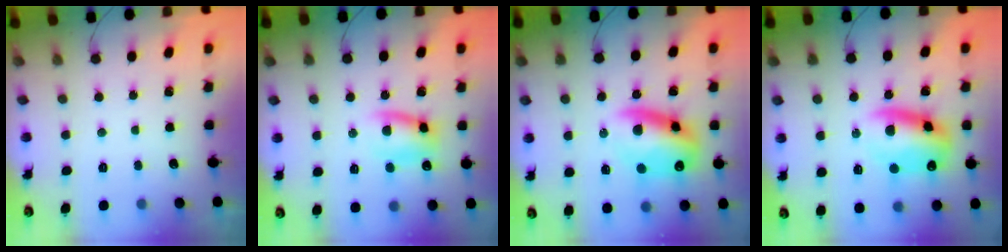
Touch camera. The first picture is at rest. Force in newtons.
{"total": 10.3, "press": 10.2, "slide": 1.5}
{"total": 14.2, "press": 13.7, "slide": 3.6}
{"total": 12.7, "press": 12.4, "slide": 2.4}